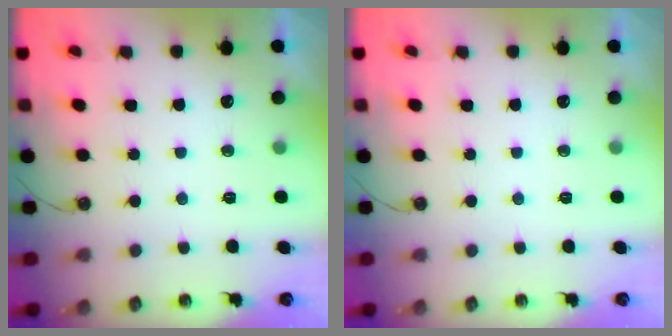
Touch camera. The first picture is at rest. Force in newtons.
{"total": 0.0}